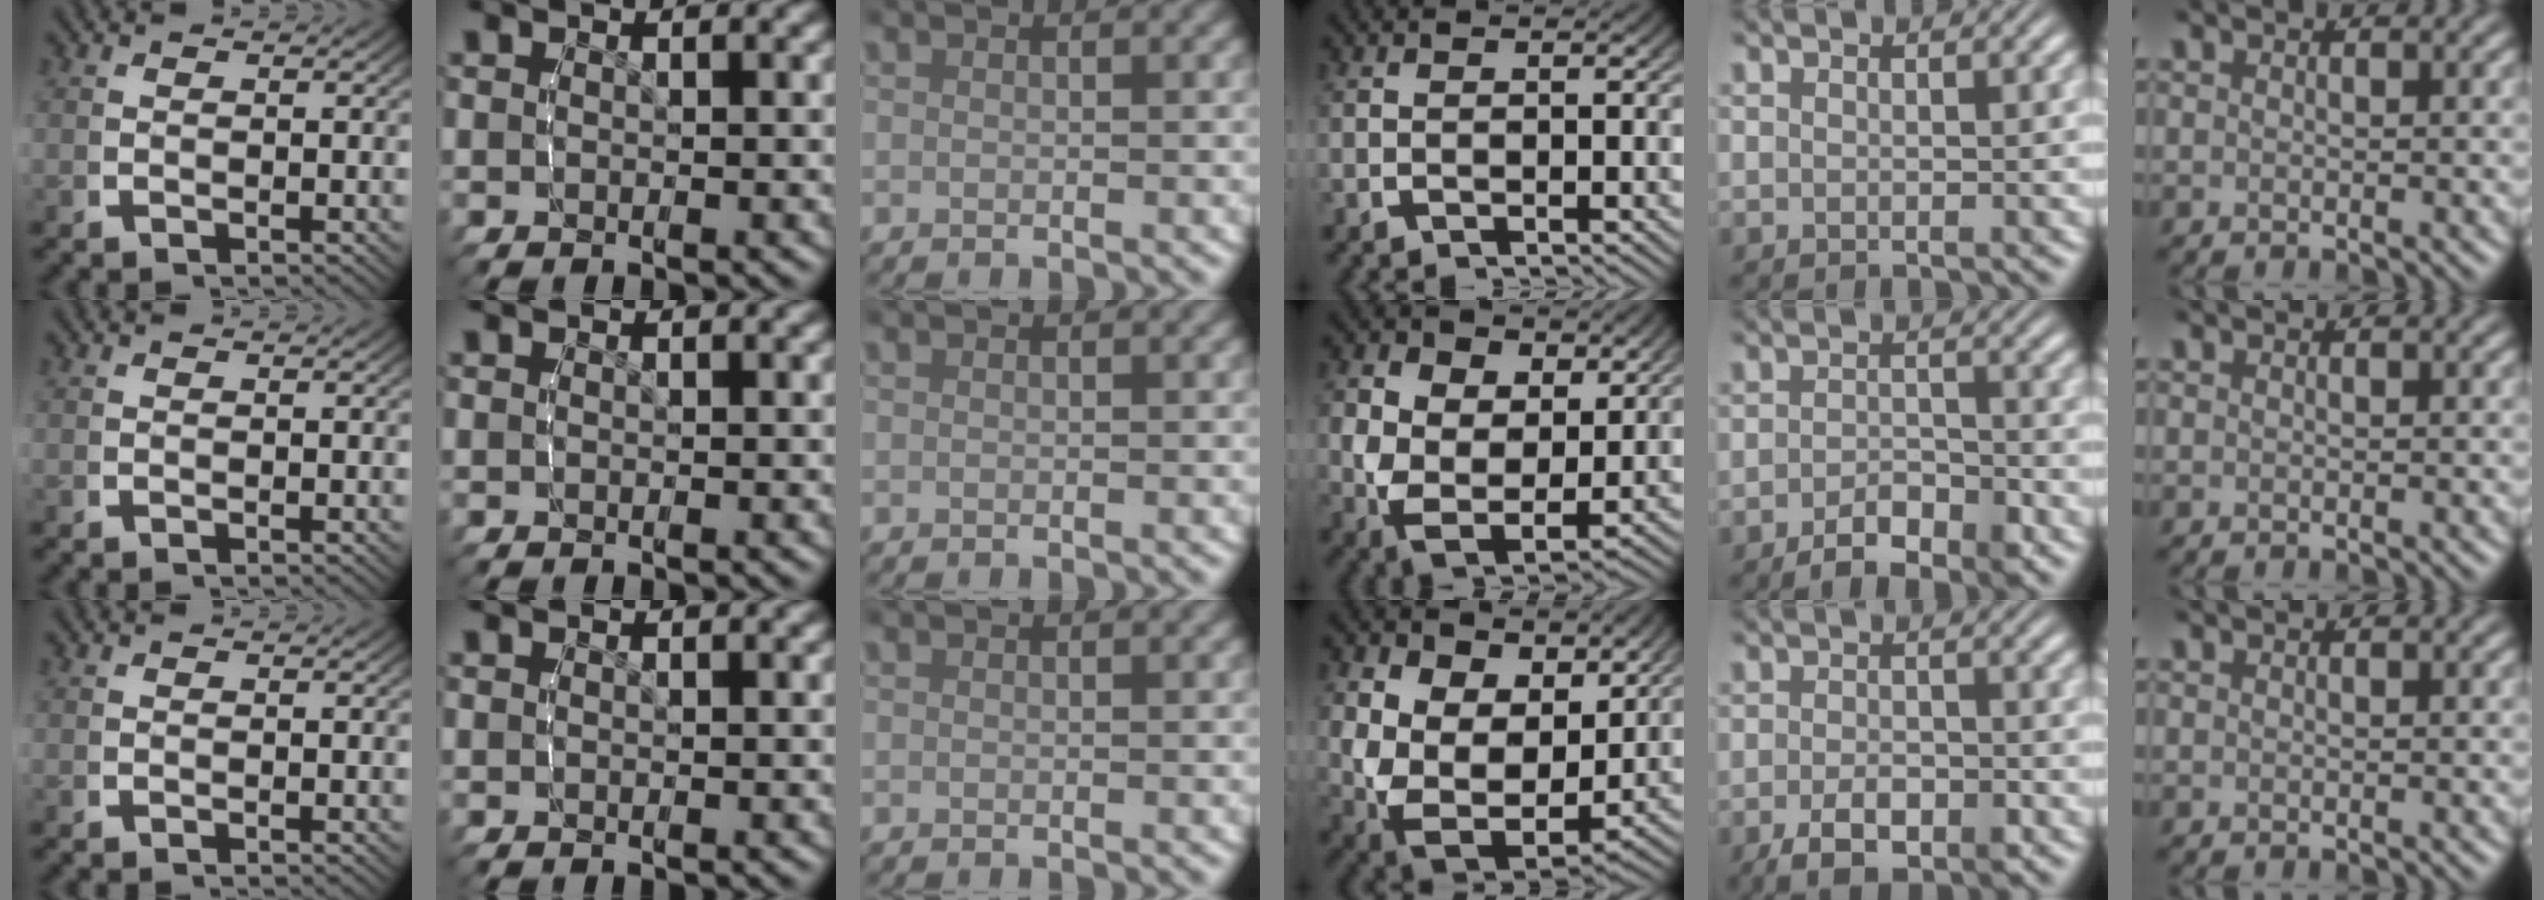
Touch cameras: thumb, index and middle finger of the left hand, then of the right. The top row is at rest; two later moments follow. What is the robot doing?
{"motion": "lift_and_place", "object": "air blower"}